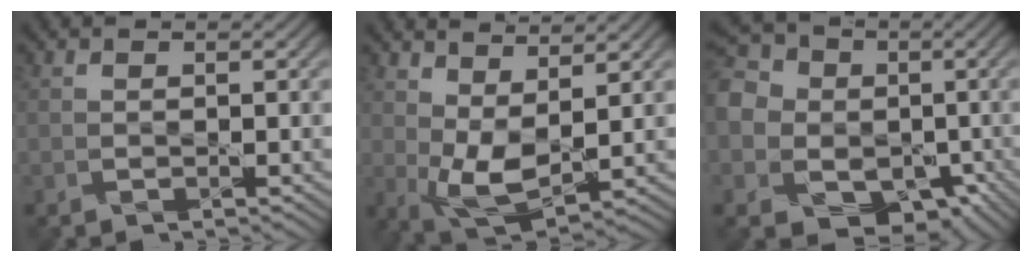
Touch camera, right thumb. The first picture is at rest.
{"total": 6.1, "force": [2.3, 2.6, 5.0], "torque": [-0.117, 0.002, 0.047]}
{"total": 15.4, "force": [-1.6, 13.7, 6.9], "torque": [-0.222, -0.017, -0.043]}